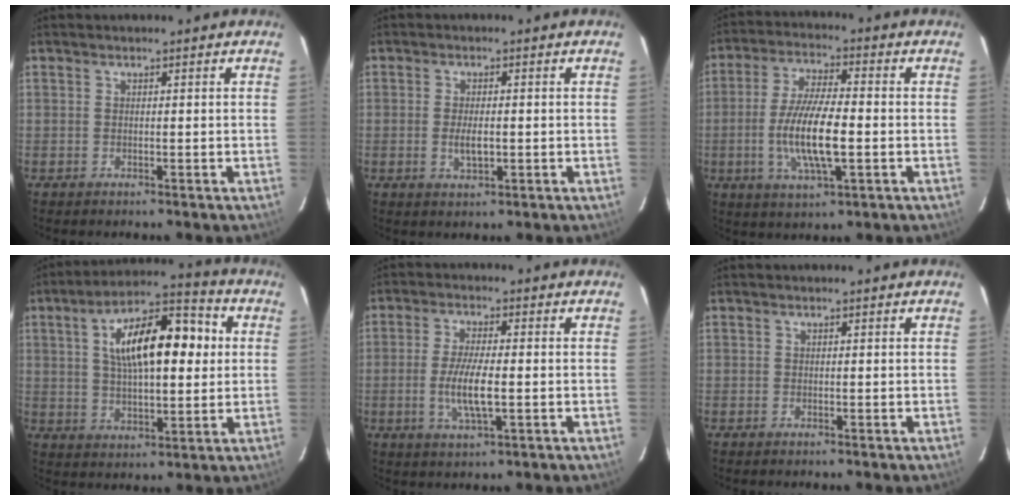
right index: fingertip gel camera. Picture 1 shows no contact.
{"total": 3.6, "force": [-0.6, 1.4, 3.3], "torque": [-0.062, -0.006, -0.009]}
{"total": 12.1, "force": [-2.4, 3.0, 11.5], "torque": [-0.228, -0.006, -0.045]}
{"total": 17.4, "force": [3.7, 7.2, 15.4], "torque": [-0.258, 0.036, 0.058]}
{"total": 7.4, "force": [-1.3, 1.5, 7.2], "torque": [-0.141, -0.008, -0.026]}
{"total": 0.0}